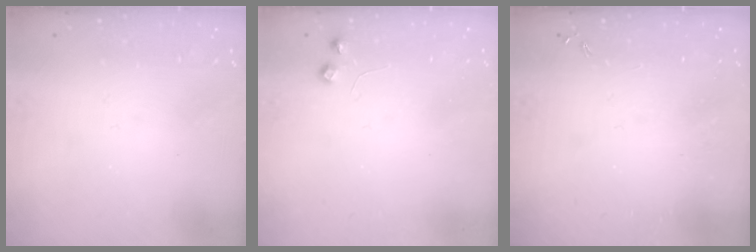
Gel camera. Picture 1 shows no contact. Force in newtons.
{"total": 4.6, "press": 4.6, "slide": 0.7}
{"total": 0.0}